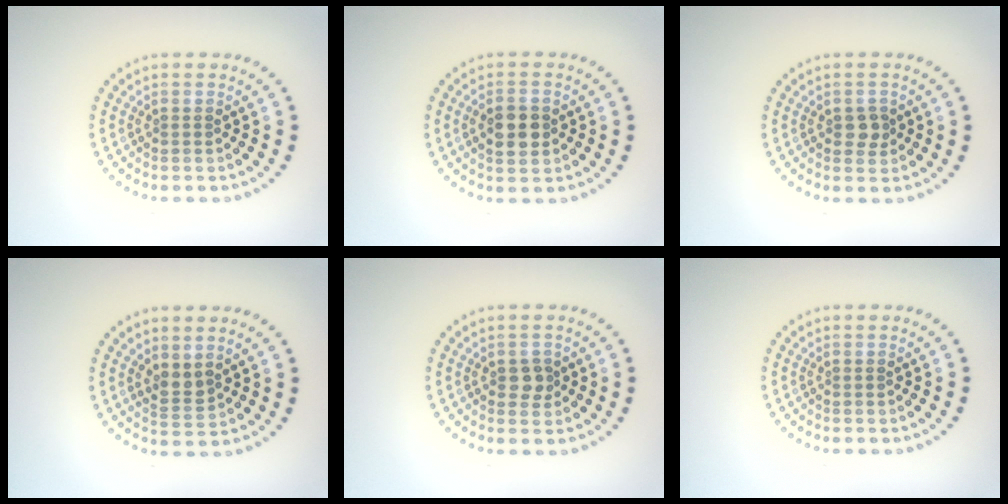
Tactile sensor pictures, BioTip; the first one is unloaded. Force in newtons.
{"total": 3.4, "press": 3.4, "slide": 0.2}
{"total": 1.6, "press": 1.6, "slide": 0.2}
{"total": 1.7, "press": 1.4, "slide": 1.0}
{"total": 1.6, "press": 1.6, "slide": 0.2}
{"total": 0.0}